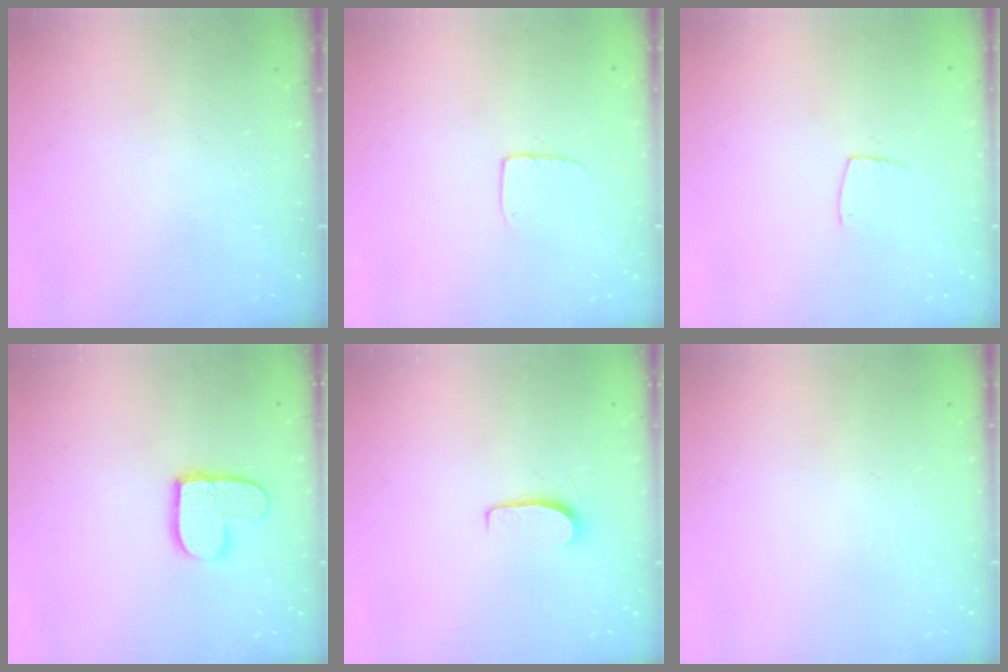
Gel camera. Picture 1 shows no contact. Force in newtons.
{"total": 5.9, "press": 5.9, "slide": 0.5}
{"total": 5.1, "press": 5.1, "slide": 0.4}
{"total": 11.0, "press": 10.9, "slide": 0.9}
{"total": 5.4, "press": 5.4, "slide": 0.6}
{"total": 0.0}